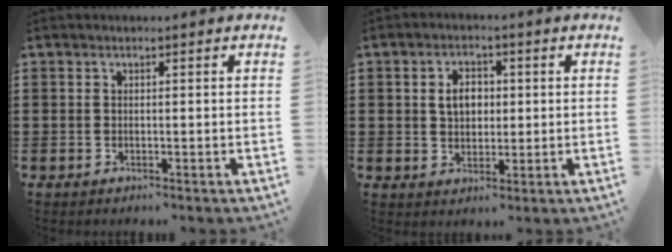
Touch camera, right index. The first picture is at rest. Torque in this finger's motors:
{"motor_torque": [0.43, -0.20, 0.42, 0.07]}